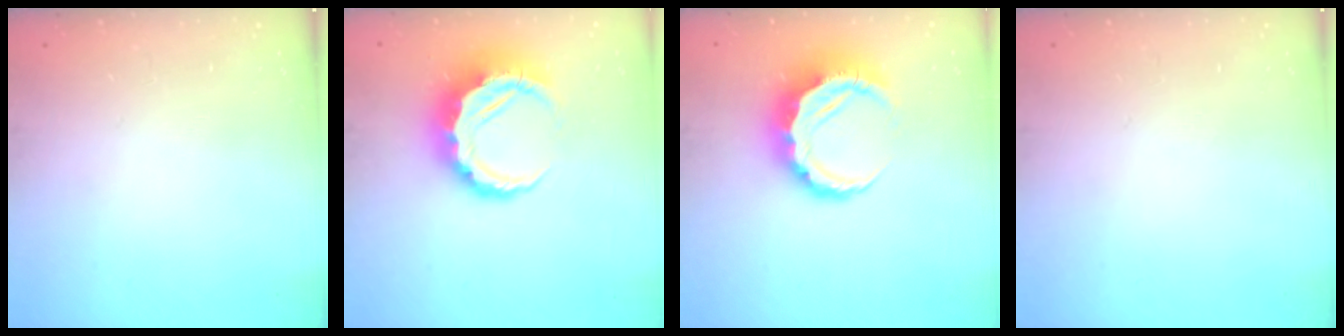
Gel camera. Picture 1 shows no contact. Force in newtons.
{"total": 9.9, "press": 9.6, "slide": 2.1}
{"total": 9.5, "press": 9.3, "slide": 1.7}
{"total": 0.0}